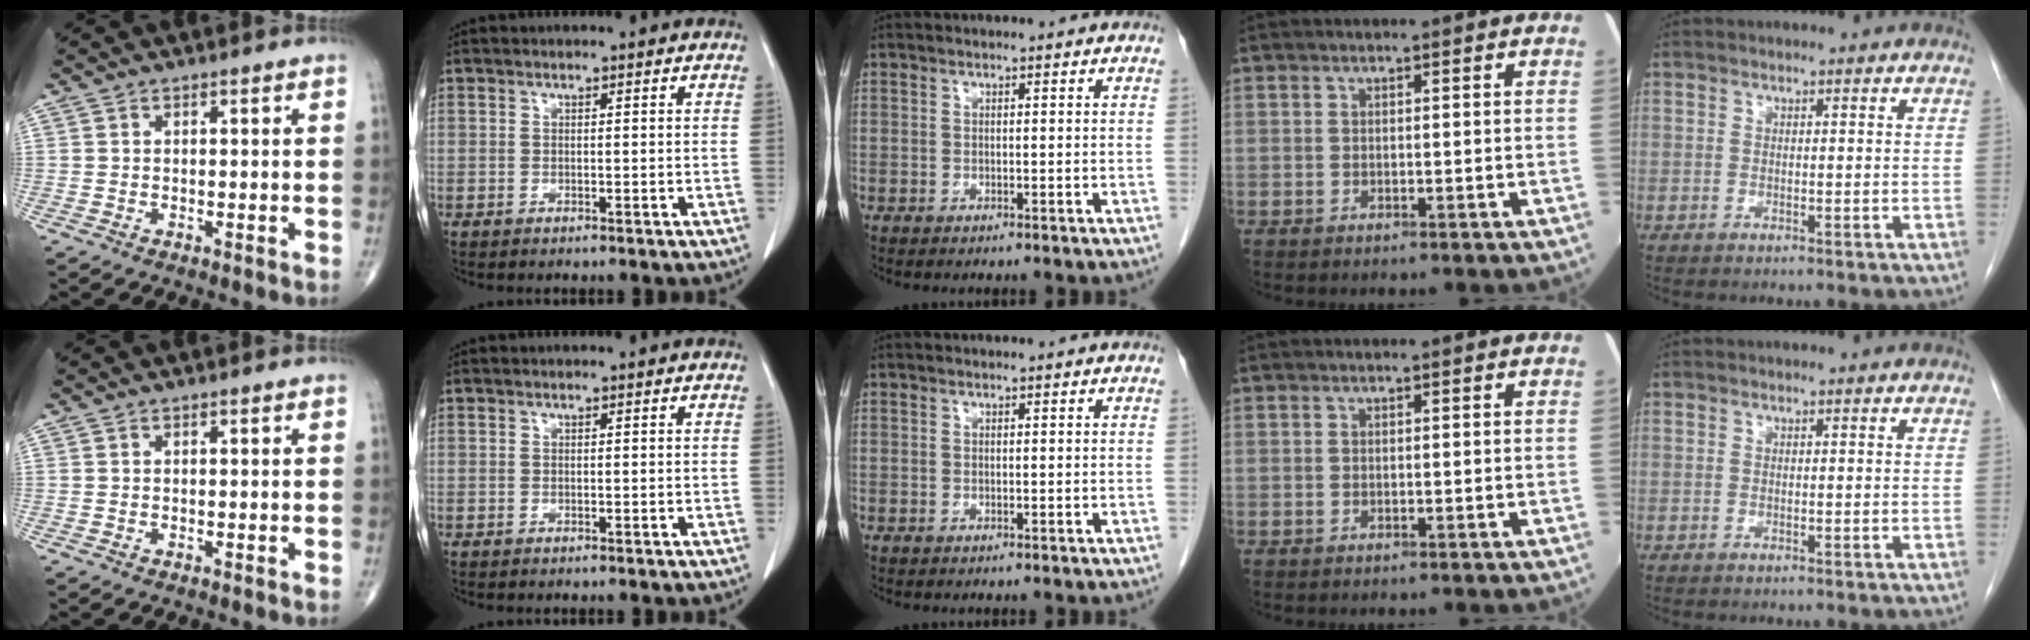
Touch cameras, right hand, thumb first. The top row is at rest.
{}